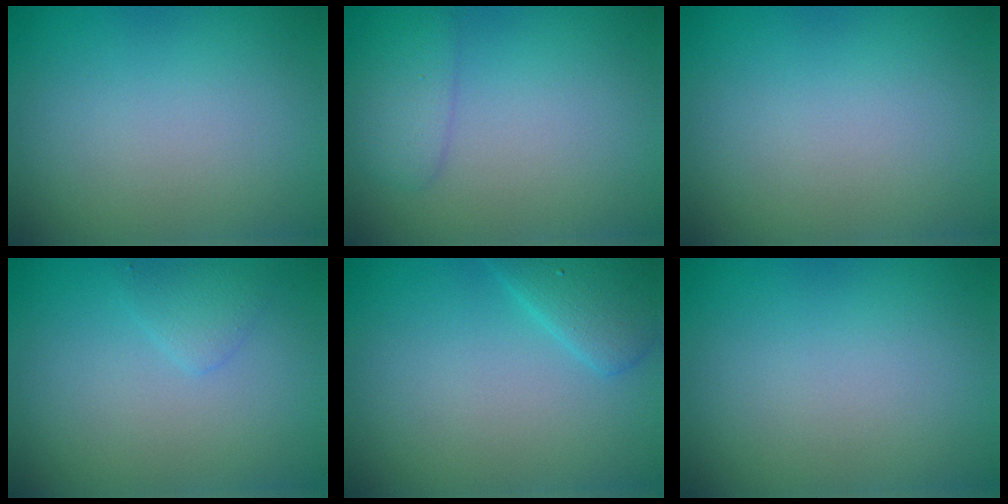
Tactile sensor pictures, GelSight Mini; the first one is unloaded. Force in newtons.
{"total": 2.1, "press": 2.1, "slide": 0.1}
{"total": 0.0}
{"total": 1.3, "press": 1.3, "slide": 0.1}
{"total": 2.9, "press": 2.9, "slide": 0.1}
{"total": 0.0}